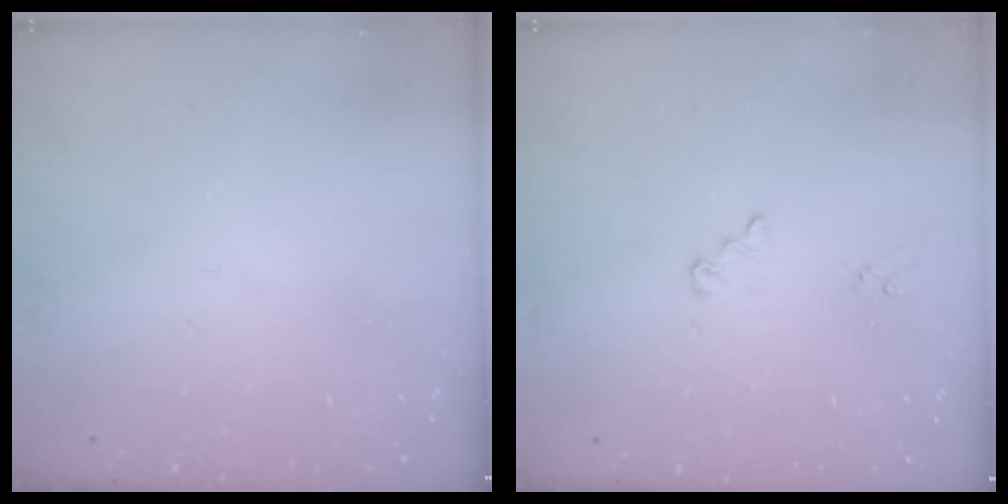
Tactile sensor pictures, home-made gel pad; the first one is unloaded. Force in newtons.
{"total": 2.6, "press": 2.5, "slide": 0.3}